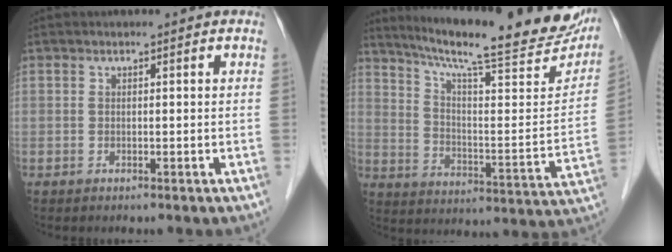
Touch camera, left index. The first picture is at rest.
{"total": 27.5, "force": [23.3, 3.5, 14.3], "torque": [-0.223, -0.048, 0.309]}